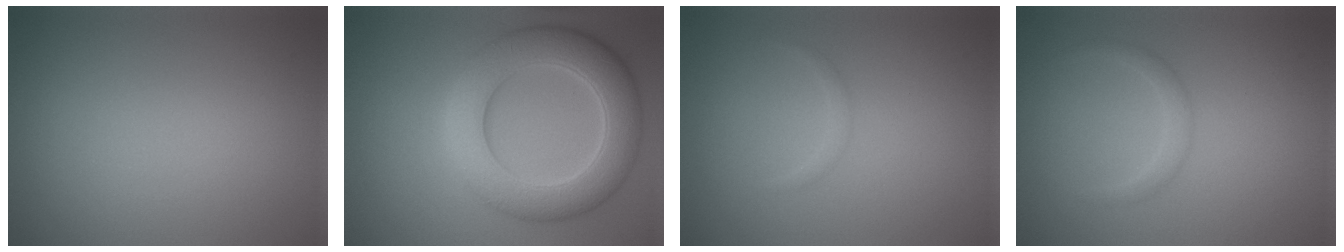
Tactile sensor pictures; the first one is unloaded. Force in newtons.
{"total": 8.1, "press": 8.1, "slide": 0.3}
{"total": 0.6, "press": 0.6, "slide": 0.0}
{"total": 1.2, "press": 1.2, "slide": 0.0}